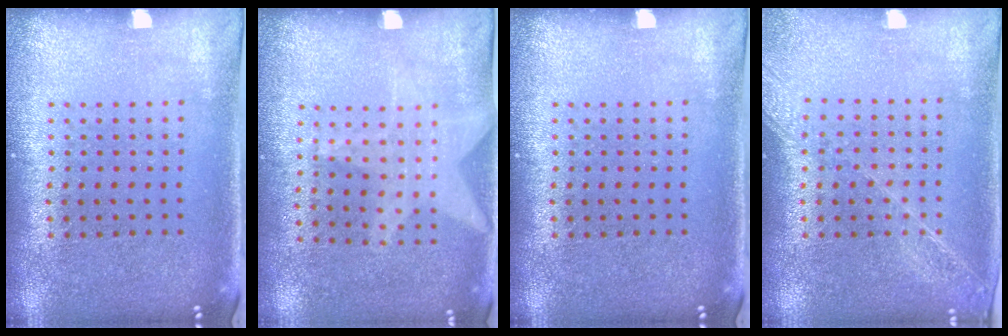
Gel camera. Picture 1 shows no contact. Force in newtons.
{"total": 1.2, "press": 0.9, "slide": 0.8}
{"total": 0.0}
{"total": 1.5, "press": 1.4, "slide": 0.5}